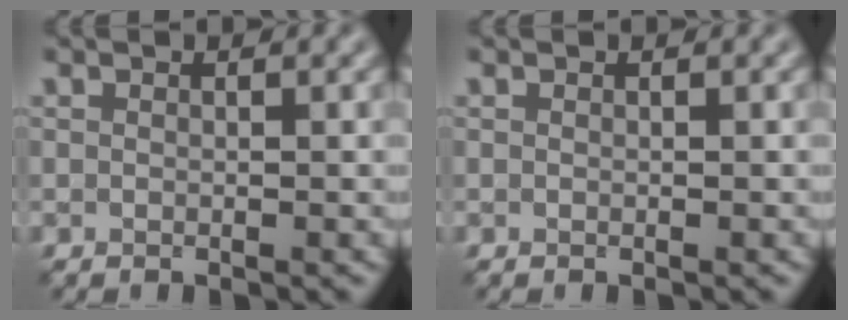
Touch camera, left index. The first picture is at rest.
{"total": 0.0}